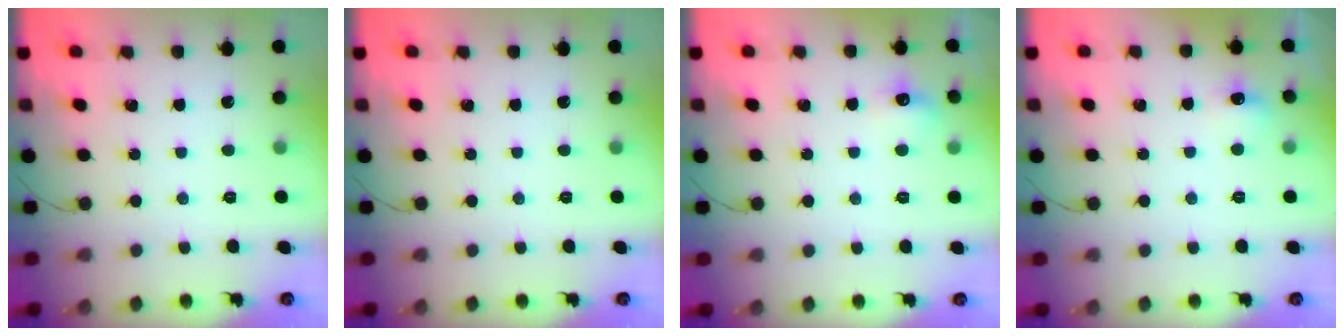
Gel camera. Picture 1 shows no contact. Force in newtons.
{"total": 0.0}
{"total": 6.2, "press": 5.9, "slide": 2.0}
{"total": 6.1, "press": 5.9, "slide": 1.6}